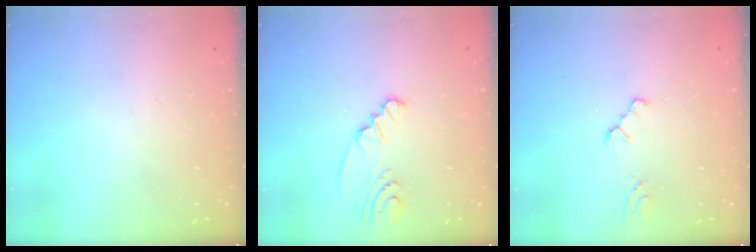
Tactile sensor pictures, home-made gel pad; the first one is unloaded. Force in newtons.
{"total": 2.8, "press": 2.6, "slide": 1.2}
{"total": 1.0, "press": 1.0, "slide": 0.2}